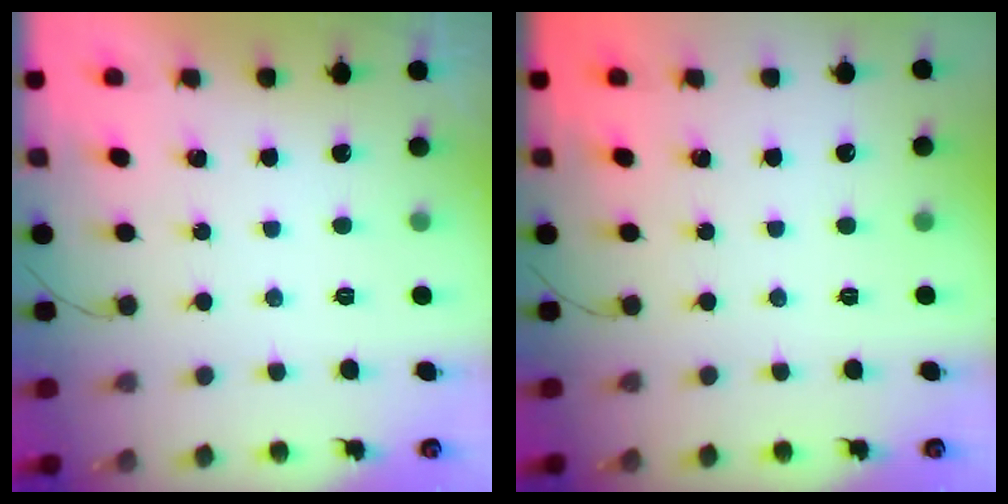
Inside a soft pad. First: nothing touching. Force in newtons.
{"total": 0.0}